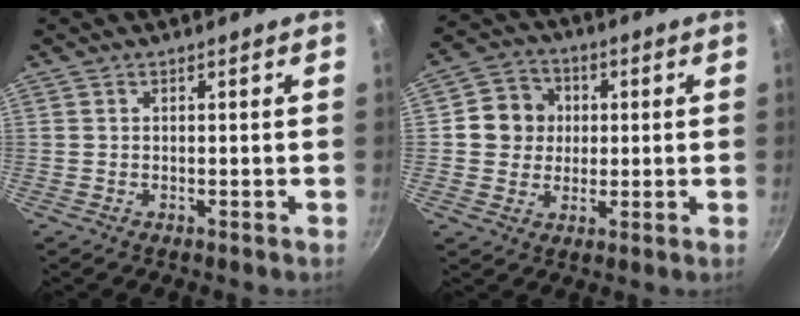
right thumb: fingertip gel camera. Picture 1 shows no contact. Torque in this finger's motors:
{"motor_torque": [-0.17, 1.47, 0.46, -0.31, 0.03]}